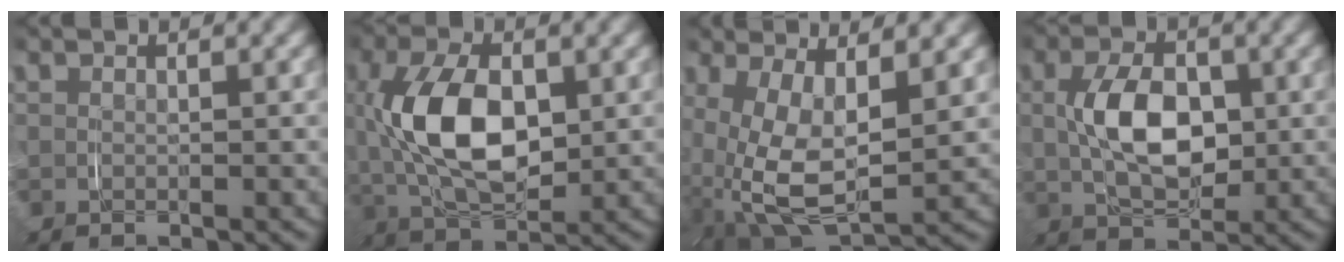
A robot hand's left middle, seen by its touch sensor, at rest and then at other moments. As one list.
[{"total": 8.1, "force": [0.0, 4.8, 6.5], "torque": [-0.152, -0.011, 0.003]}, {"total": 9.1, "force": [-1.1, 6.1, 6.6], "torque": [-0.170, -0.054, 0.006]}, {"total": 6.2, "force": [-0.4, 3.9, 4.8], "torque": [-0.100, -0.008, -0.004]}]